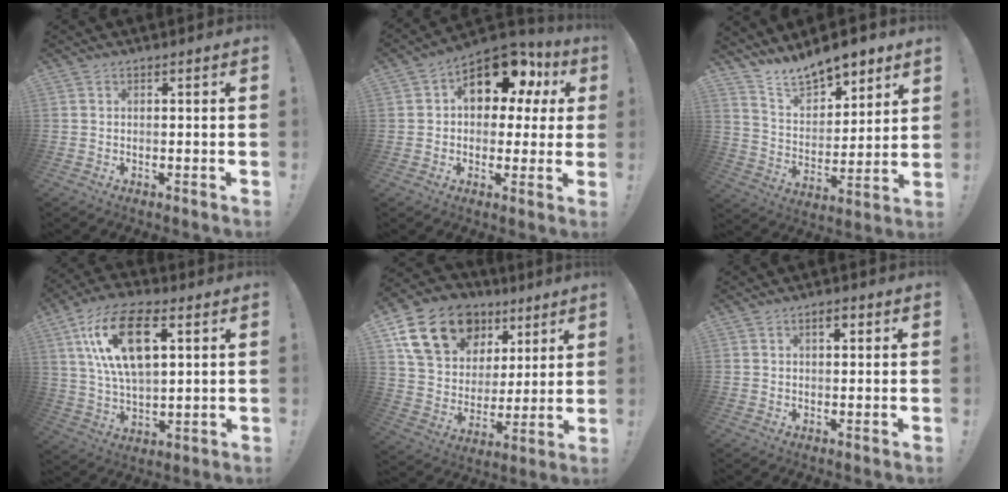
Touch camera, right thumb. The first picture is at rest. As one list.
[{"total": 15.8, "force": [7.4, 9.3, 10.4], "torque": [-0.143, -0.037, 0.124]}, {"total": 11.9, "force": [10.6, 4.1, 3.7], "torque": [-0.065, -0.085, 0.193]}, {"total": 18.1, "force": [6.7, 9.8, 13.6], "torque": [-0.252, -0.012, 0.111]}, {"total": 20.7, "force": [11.3, 14.2, 9.9], "torque": [-0.164, -0.049, 0.225]}, {"total": 2.5, "force": [1.2, 1.0, 1.9], "torque": [-0.027, -0.001, 0.017]}]